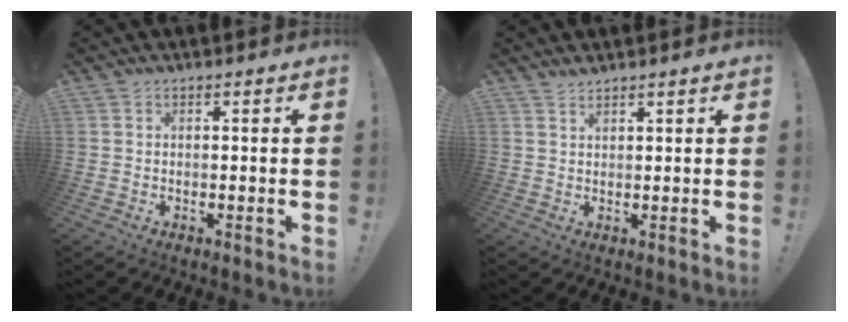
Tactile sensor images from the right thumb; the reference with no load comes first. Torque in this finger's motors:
{"motor_torque": [0.37, 0.19, 0.03, 0.16, -0.02]}